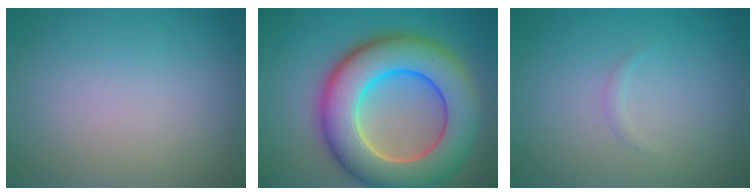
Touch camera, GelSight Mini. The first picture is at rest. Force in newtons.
{"total": 12.4, "press": 12.4, "slide": 0.8}
{"total": 0.6, "press": 0.6, "slide": 0.1}